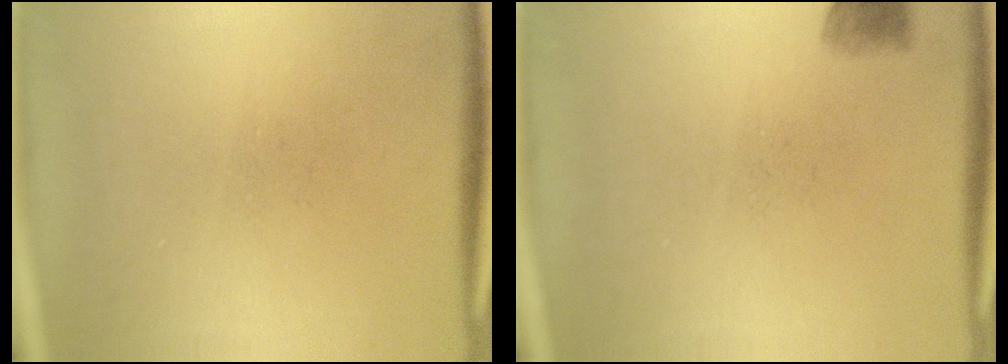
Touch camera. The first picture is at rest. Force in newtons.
{"total": 2.2}